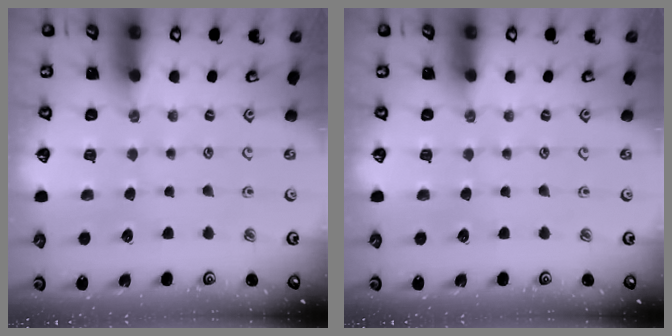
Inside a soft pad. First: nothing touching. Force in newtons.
{"total": 0.0}